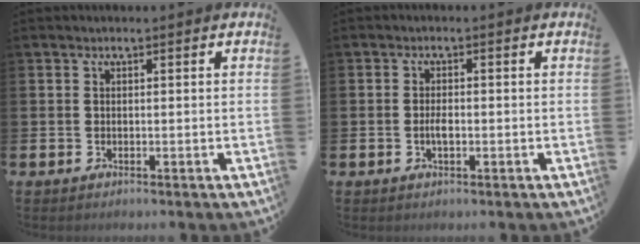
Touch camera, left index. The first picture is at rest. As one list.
[{"total": 1.9, "force": [-0.4, 0.8, 1.6], "torque": [-0.026, -0.001, -0.009]}]